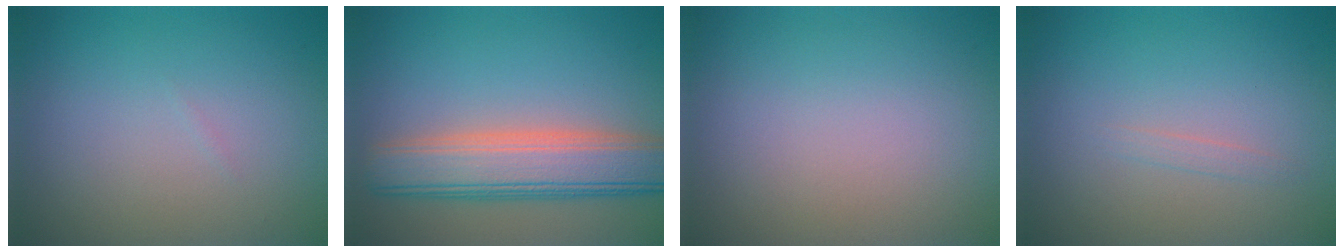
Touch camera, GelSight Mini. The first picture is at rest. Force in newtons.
{"total": 7.2, "press": 7.2, "slide": 0.3}
{"total": 0.0}
{"total": 0.7, "press": 0.7, "slide": 0.1}